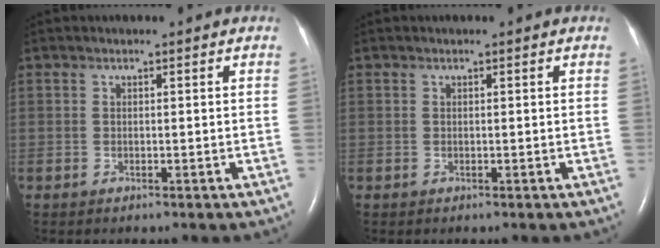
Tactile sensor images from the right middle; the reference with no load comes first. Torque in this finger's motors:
{"motor_torque": [0.00, 0.00, 0.00, 0.00]}